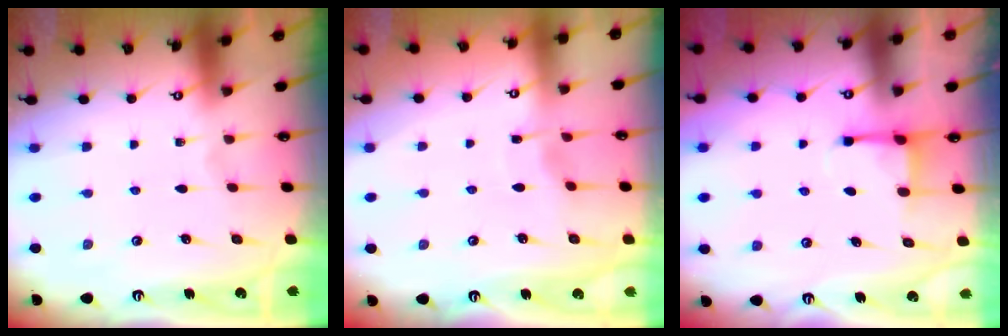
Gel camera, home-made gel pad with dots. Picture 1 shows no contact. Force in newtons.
{"total": 3.4, "press": 3.3, "slide": 0.4}
{"total": 2.2, "press": 2.2, "slide": 0.5}